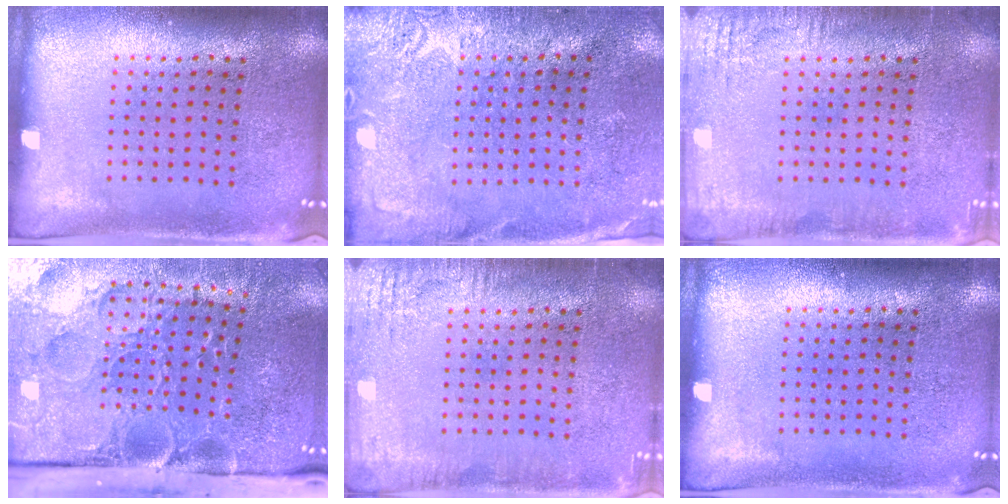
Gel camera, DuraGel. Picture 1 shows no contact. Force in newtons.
{"total": 2.7, "press": 2.4, "slide": 1.1}
{"total": 2.3, "press": 2.3, "slide": 0.3}
{"total": 5.5, "press": 4.2, "slide": 3.5}
{"total": 2.5, "press": 2.5, "slide": 0.2}
{"total": 0.0}